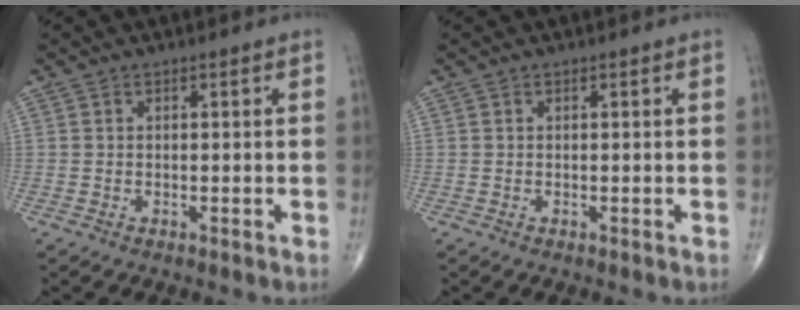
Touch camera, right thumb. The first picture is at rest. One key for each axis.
{"total": 0.0}